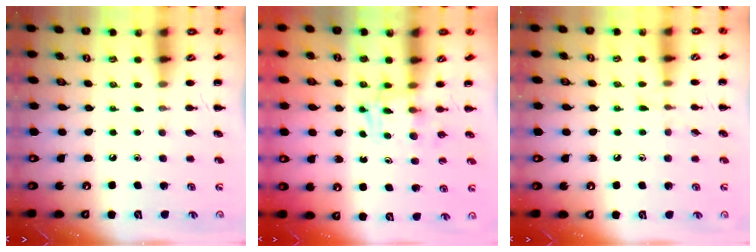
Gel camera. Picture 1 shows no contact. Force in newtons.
{"total": 4.0, "press": 3.9, "slide": 0.5}
{"total": 6.0, "press": 5.6, "slide": 2.3}